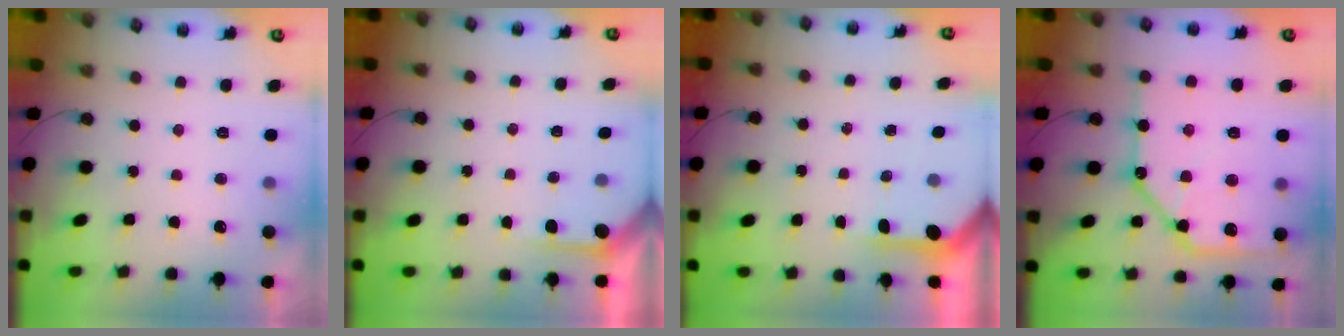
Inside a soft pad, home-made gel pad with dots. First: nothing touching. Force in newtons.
{"total": 1.9, "press": 1.9, "slide": 0.2}
{"total": 3.6, "press": 3.6, "slide": 0.2}
{"total": 20.3, "press": 20.2, "slide": 2.2}